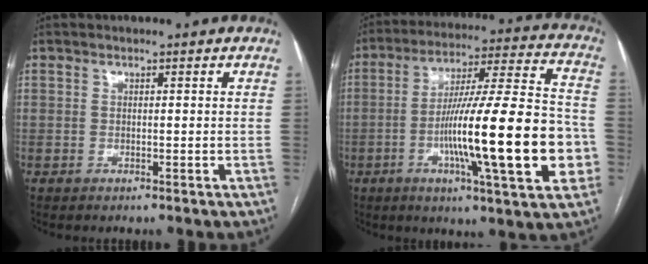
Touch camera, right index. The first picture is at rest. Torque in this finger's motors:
{"motor_torque": [2.14, 0.00, 0.81, 0.21]}